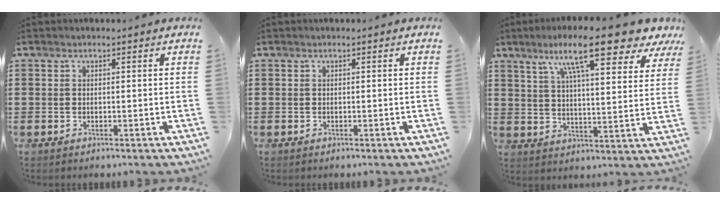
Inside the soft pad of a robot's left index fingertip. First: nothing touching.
{"total": 0.0}
{"total": 13.6, "force": [9.3, 1.7, 9.7], "torque": [-0.178, -0.031, 0.150]}